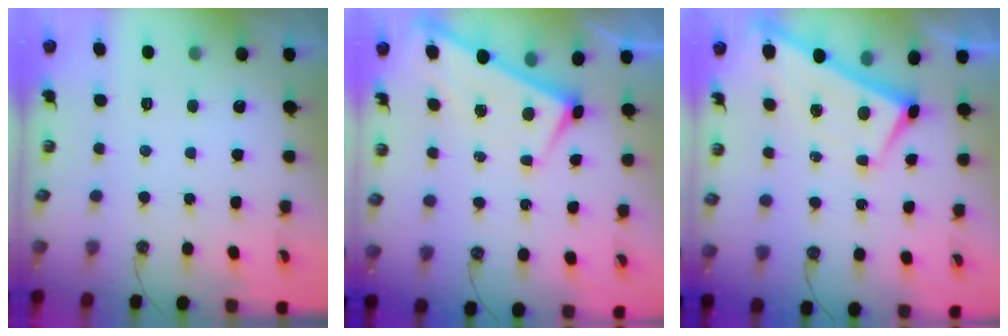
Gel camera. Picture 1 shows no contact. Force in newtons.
{"total": 1.4, "press": 1.3, "slide": 0.3}
{"total": 1.9, "press": 1.9, "slide": 0.2}